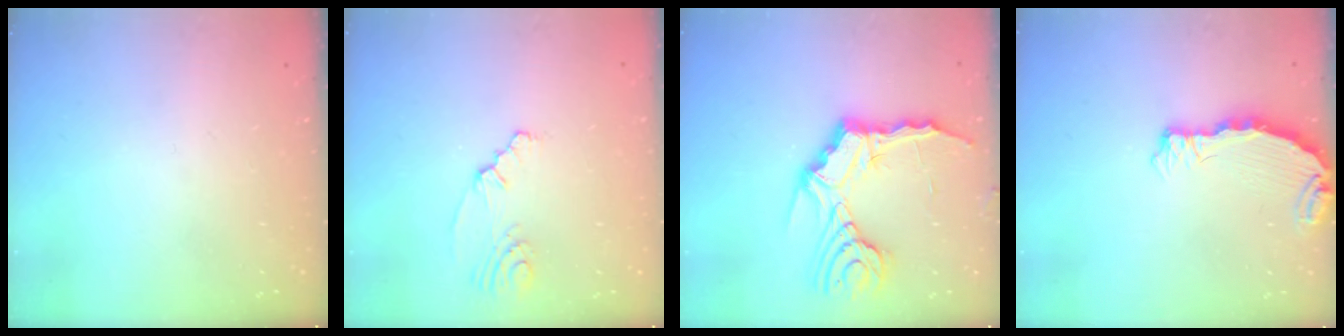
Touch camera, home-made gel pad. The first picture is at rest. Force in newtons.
{"total": 2.4, "press": 2.1, "slide": 1.2}
{"total": 15.3, "press": 15.2, "slide": 1.8}
{"total": 6.9, "press": 6.9, "slide": 0.6}